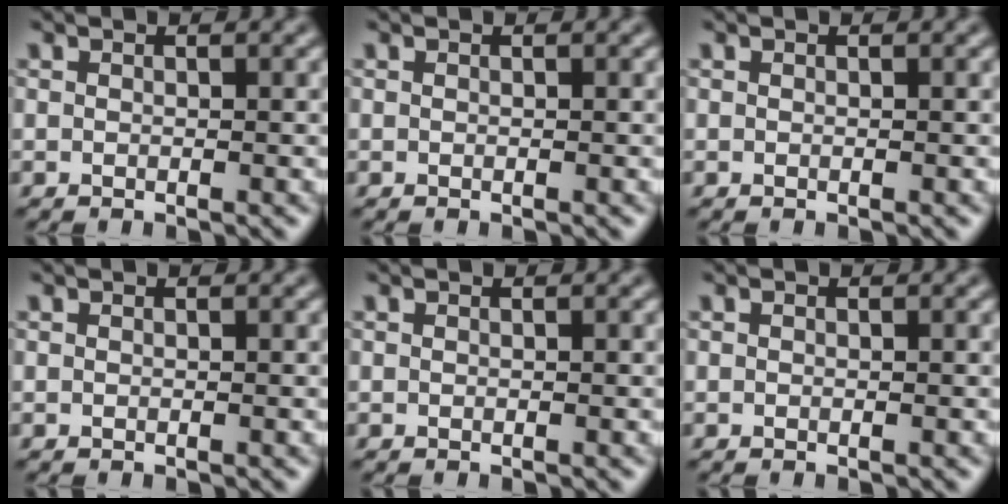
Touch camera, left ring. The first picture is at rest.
{"total": 0.0}
{"total": 0.0}
{"total": 0.0}
{"total": 0.0}
{"total": 0.0}